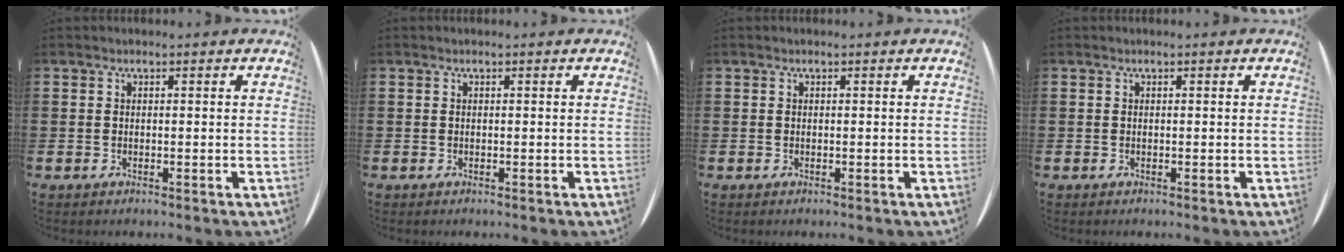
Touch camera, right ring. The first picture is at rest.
{"total": 0.0}
{"total": 0.0}
{"total": 0.0}